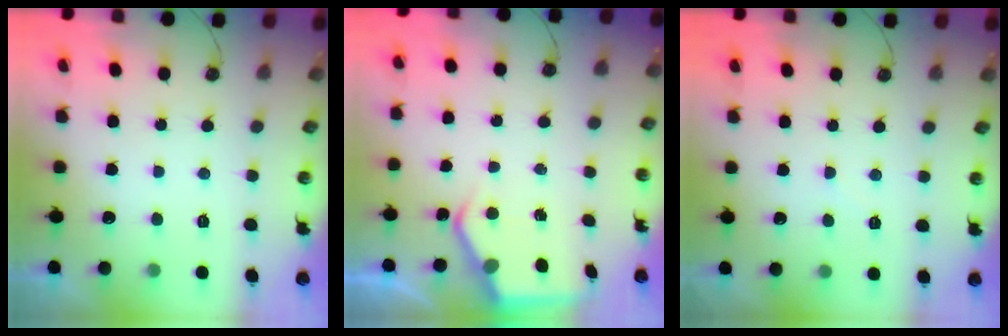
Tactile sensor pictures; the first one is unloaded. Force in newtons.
{"total": 5.1, "press": 5.1, "slide": 0.2}
{"total": 2.5, "press": 2.5, "slide": 0.4}